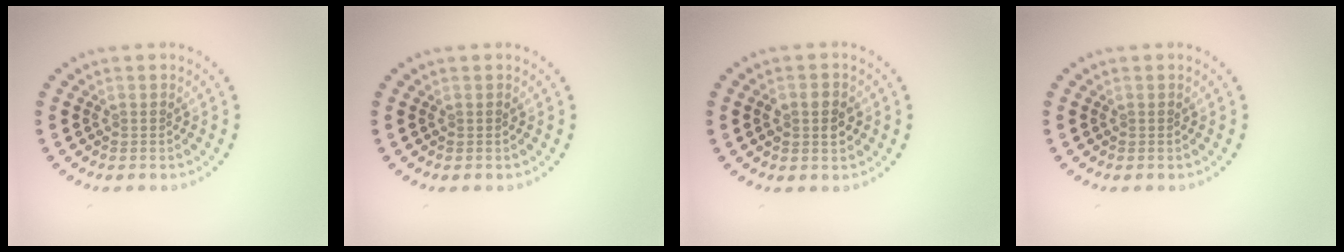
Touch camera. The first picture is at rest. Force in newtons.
{"total": 0.0}
{"total": 2.8, "press": 2.8, "slide": 0.1}
{"total": 0.0}